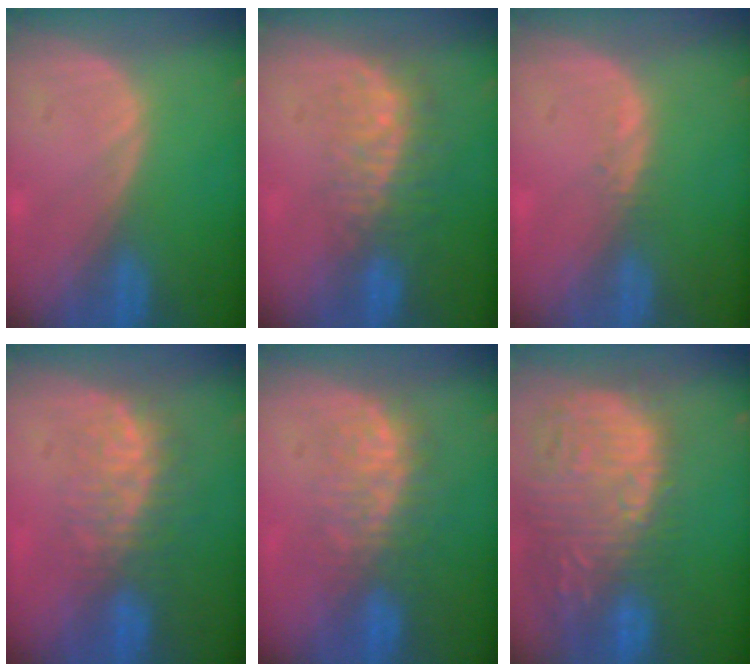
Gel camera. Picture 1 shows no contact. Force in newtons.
{"total": 8.4, "press": 7.2, "slide": 4.3}
{"total": 0.9, "press": 0.8, "slide": 0.4}
{"total": 7.9, "press": 7.4, "slide": 2.9}
{"total": 7.9, "press": 7.5, "slide": 2.5}
{"total": 15.9, "press": 13.1, "slide": 9.0}